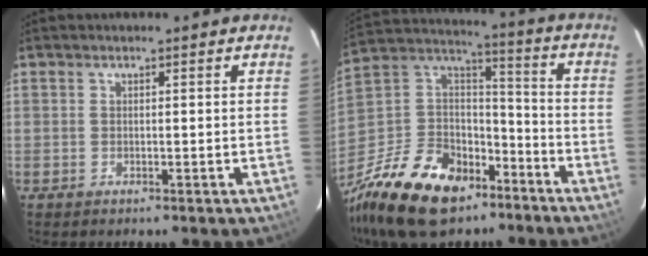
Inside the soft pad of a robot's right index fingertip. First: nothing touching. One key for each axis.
{"total": 25.5, "fx": -16.2, "fy": 14.5, "fz": 13.4, "tx": -0.305, "ty": 0.017, "tz": -0.260}